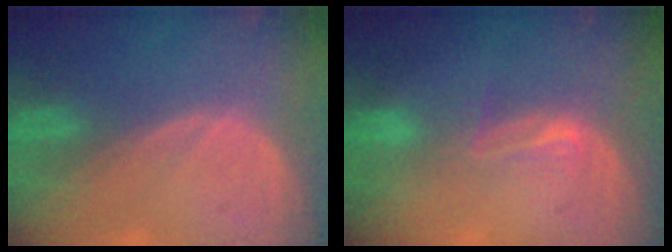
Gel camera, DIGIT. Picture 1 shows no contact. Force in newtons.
{"total": 2.7, "press": 2.3, "slide": 1.5}